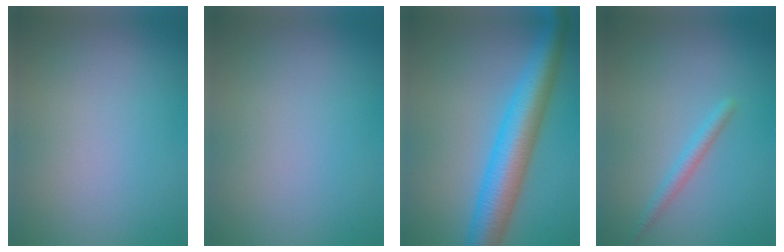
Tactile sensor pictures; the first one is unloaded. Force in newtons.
{"total": 0.0}
{"total": 7.6, "press": 7.6, "slide": 0.1}
{"total": 1.5, "press": 1.5, "slide": 0.0}